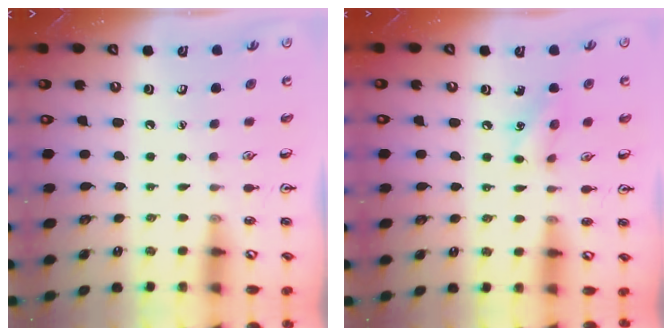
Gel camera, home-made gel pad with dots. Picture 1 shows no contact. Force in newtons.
{"total": 7.6, "press": 7.5, "slide": 1.2}